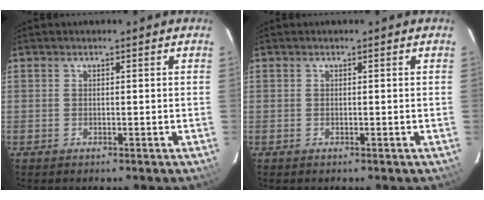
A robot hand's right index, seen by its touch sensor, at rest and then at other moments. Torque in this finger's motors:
{"motor_torque": [0.00, 0.00, 0.00, -0.01]}